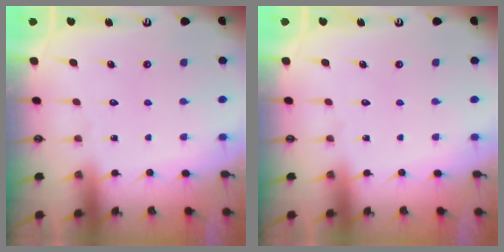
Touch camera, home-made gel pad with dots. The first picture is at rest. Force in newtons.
{"total": 0.0}